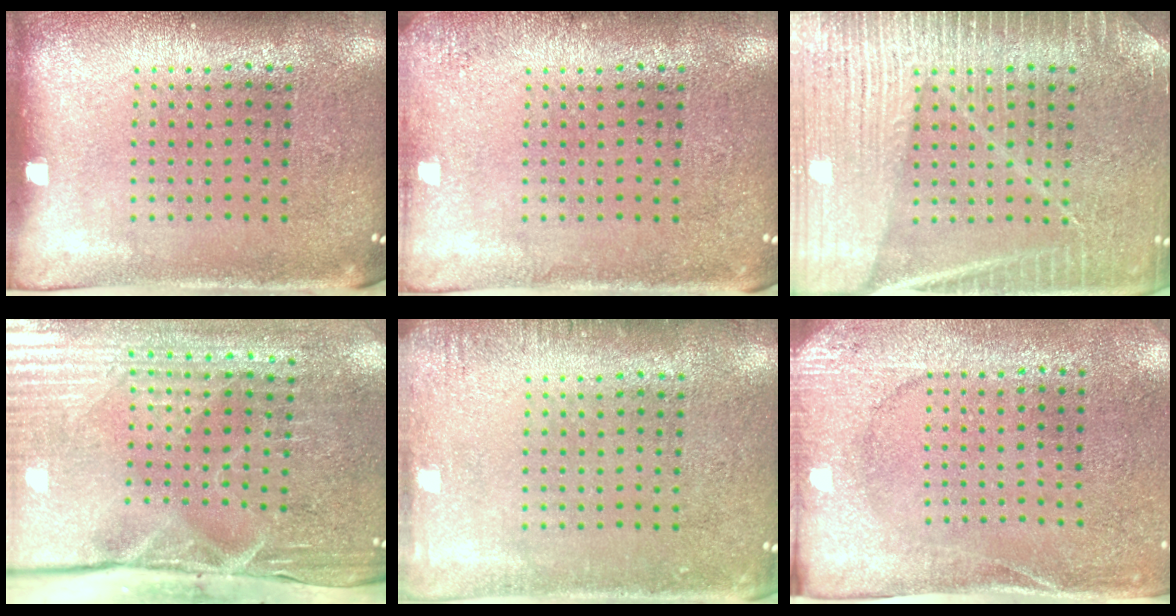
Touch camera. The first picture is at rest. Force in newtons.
{"total": 1.3, "press": 1.3, "slide": 0.2}
{"total": 6.5, "press": 6.4, "slide": 0.8}
{"total": 4.8, "press": 4.3, "slide": 2.2}
{"total": 1.5, "press": 1.4, "slide": 0.2}
{"total": 2.6, "press": 2.4, "slide": 1.0}